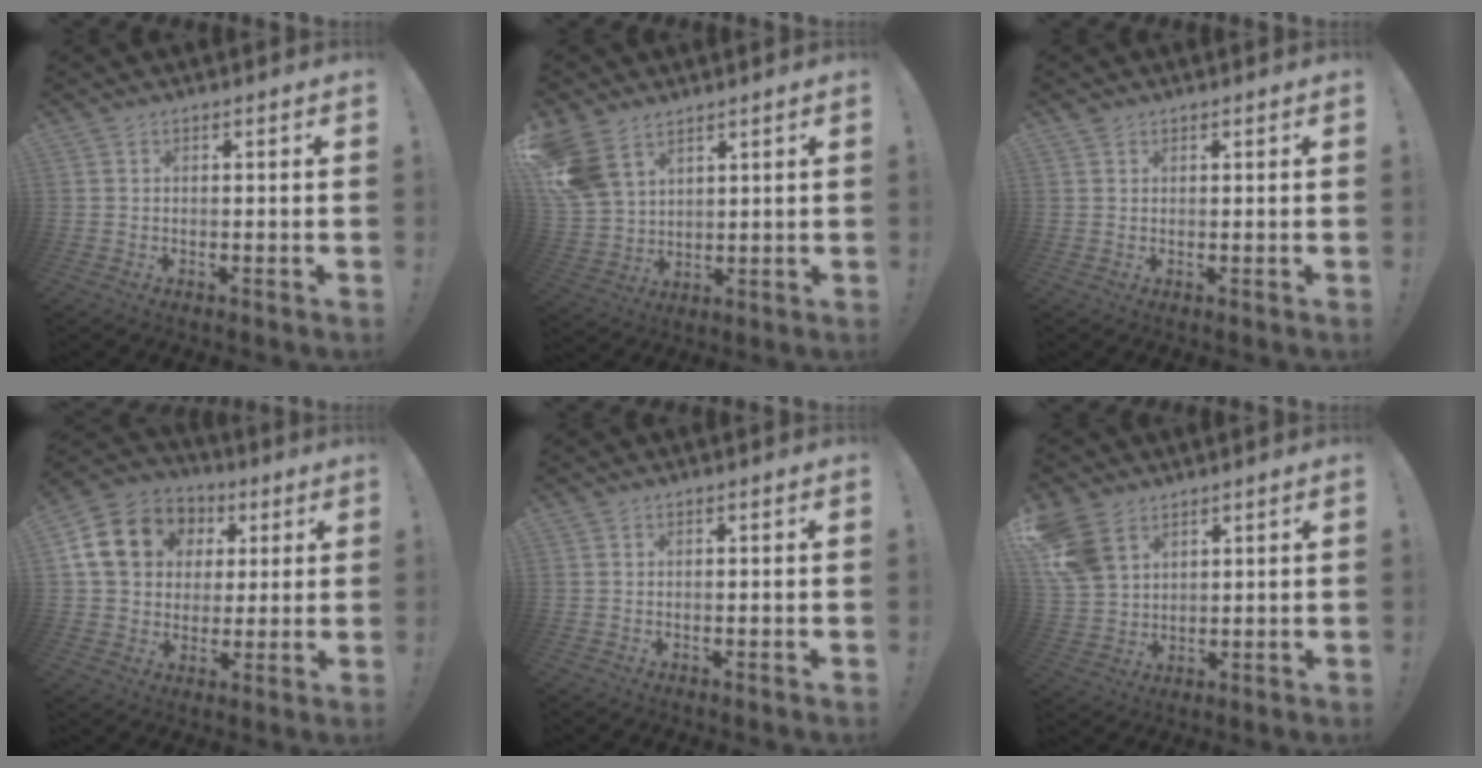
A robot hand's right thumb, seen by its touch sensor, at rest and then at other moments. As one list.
[{"total": 11.3, "force": [7.1, 7.1, 5.3], "torque": [-0.112, -0.038, 0.145]}, {"total": 1.0, "force": [0.8, 0.6, 0.1], "torque": [-0.001, -0.001, 0.017]}, {"total": 16.6, "force": [4.9, 13.7, 7.9], "torque": [-0.113, -0.004, 0.108]}, {"total": 0.0}, {"total": 10.5, "force": [6.0, 7.0, 5.0], "torque": [-0.110, -0.023, 0.124]}]